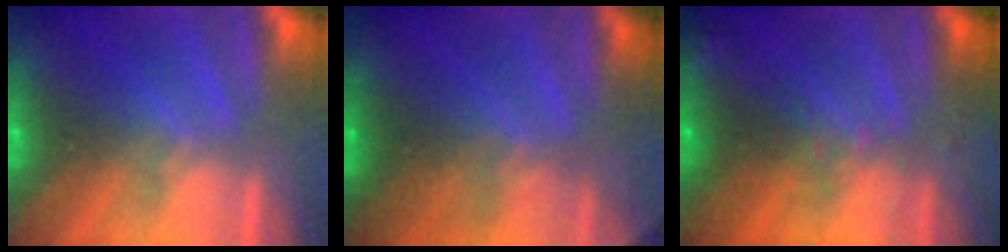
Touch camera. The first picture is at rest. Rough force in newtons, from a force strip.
{"total": 2.8}
{"total": 7.7}